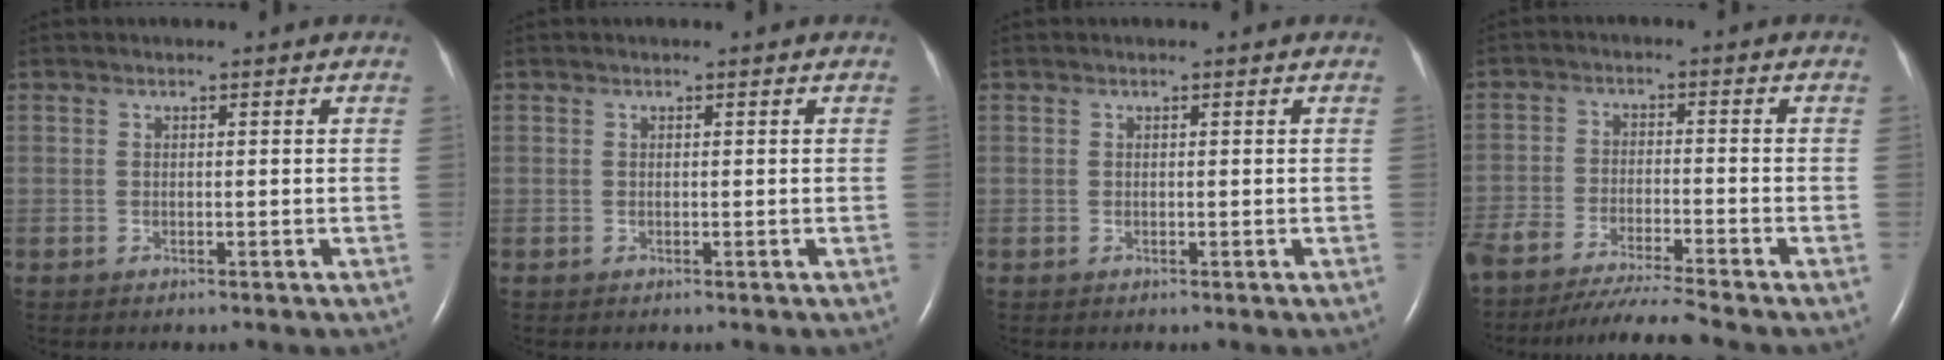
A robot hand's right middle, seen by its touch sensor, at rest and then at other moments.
{"total": 0.0}
{"total": 0.0}
{"total": 10.1, "force": [-9.2, -1.6, 3.8], "torque": [-0.054, -0.024, -0.158]}